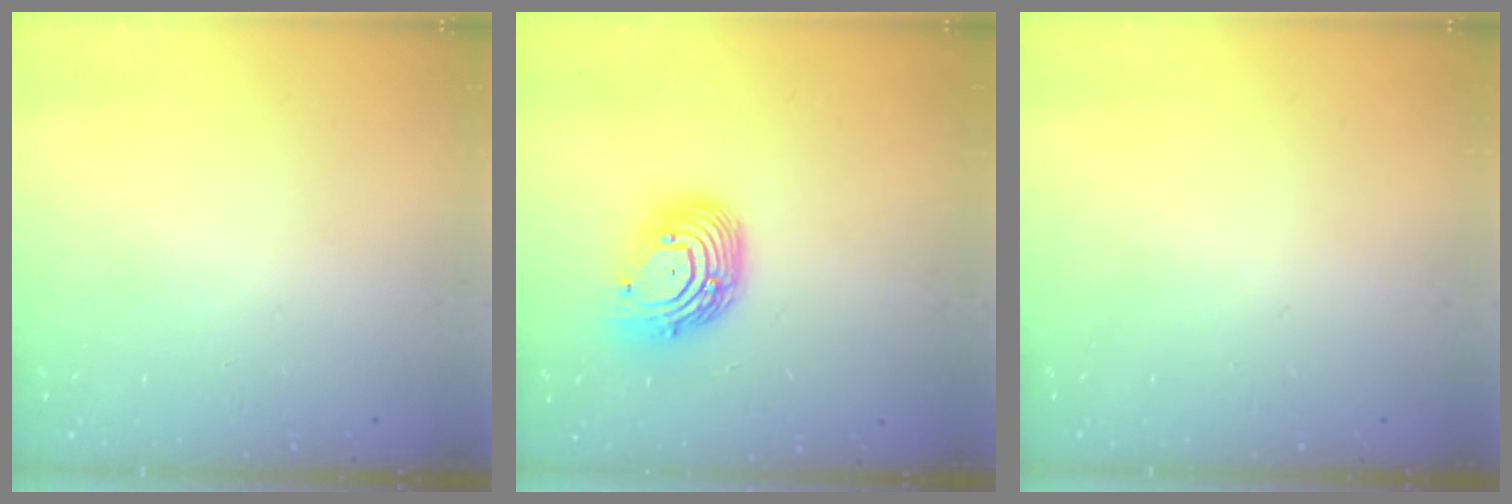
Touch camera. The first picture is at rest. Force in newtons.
{"total": 12.8, "press": 12.8, "slide": 1.2}
{"total": 0.0}